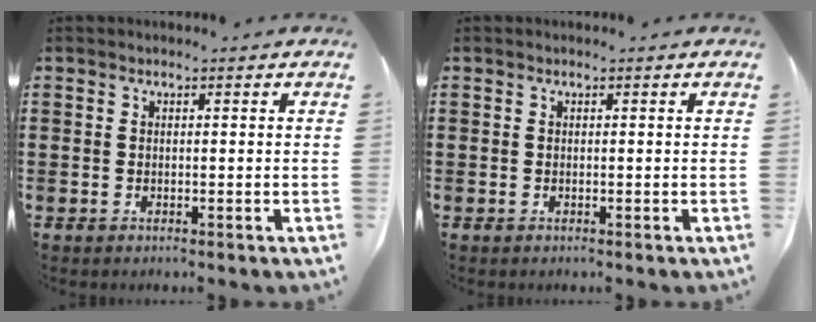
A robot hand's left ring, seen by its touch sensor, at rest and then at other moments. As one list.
[{"total": 0.0}]